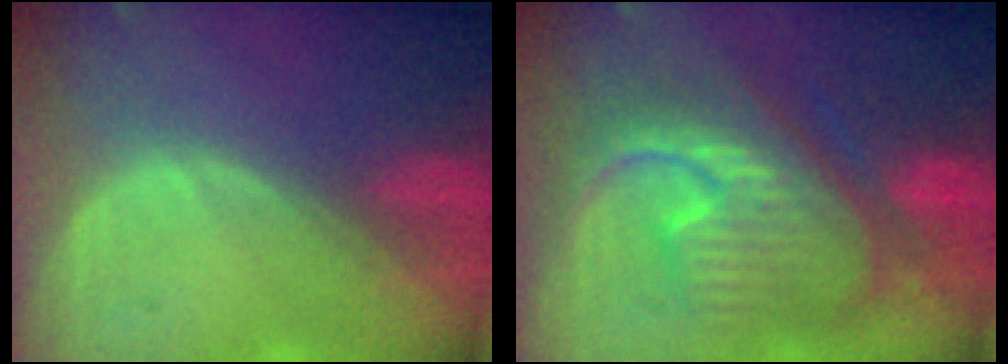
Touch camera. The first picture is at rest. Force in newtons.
{"total": 12.4, "press": 12.3, "slide": 1.3}